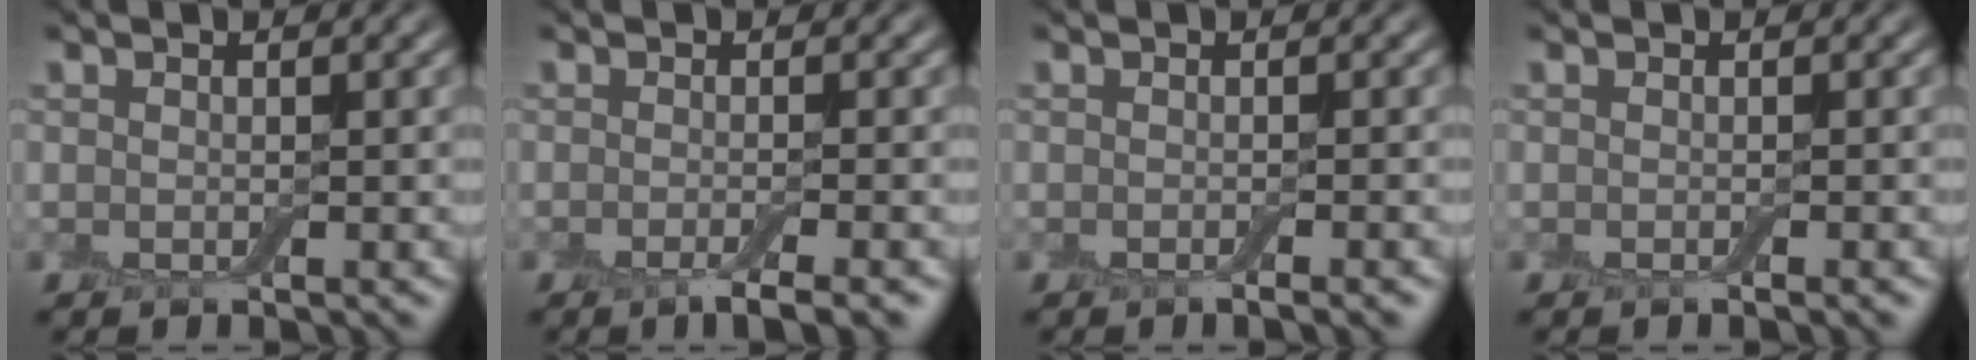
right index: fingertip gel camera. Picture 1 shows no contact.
{"total": 3.0, "force": [-1.6, 0.6, 2.4], "torque": [-0.029, -0.002, -0.032]}
{"total": 1.6, "force": [-0.7, 0.4, 1.4], "torque": [-0.009, 0.000, -0.011]}
{"total": 0.9, "force": [-0.4, 0.2, 0.8], "torque": [-0.006, -0.001, -0.008]}